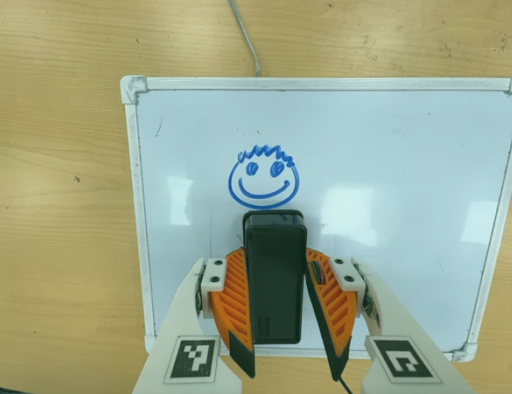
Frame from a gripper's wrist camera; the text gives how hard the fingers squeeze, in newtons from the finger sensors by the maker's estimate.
{"total": 6.3, "left": 5.3, "right": 7.3}